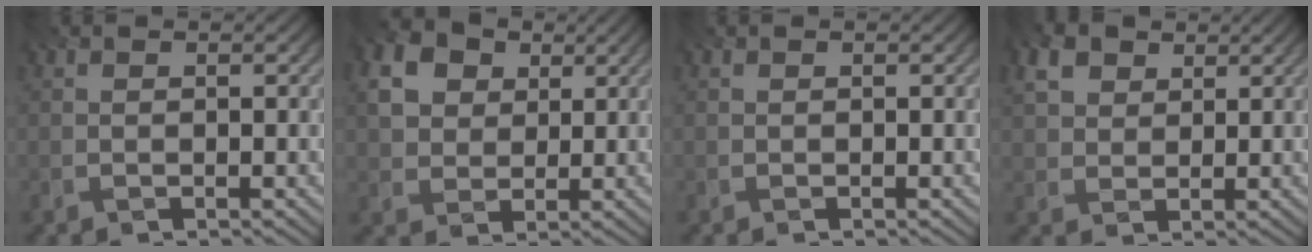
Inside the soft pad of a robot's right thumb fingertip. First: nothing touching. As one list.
[{"total": 6.3, "force": [2.2, 4.9, 3.2], "torque": [-0.100, 0.009, 0.031]}, {"total": 0.0}, {"total": 3.8, "force": [2.0, 2.6, 1.9], "torque": [-0.054, 0.001, 0.040]}]